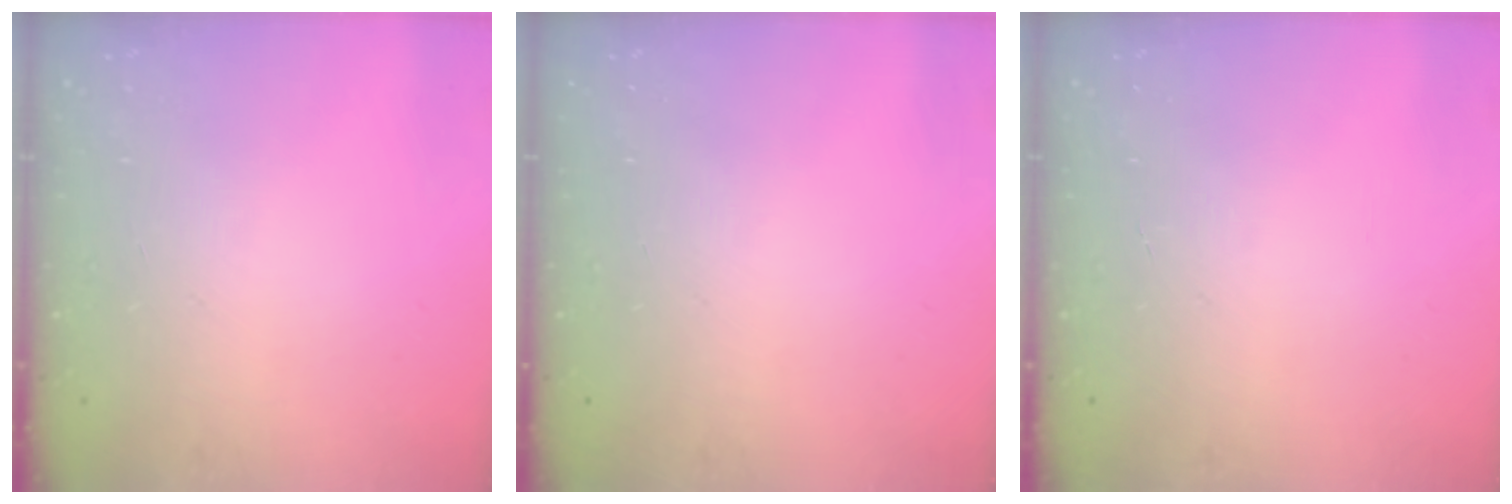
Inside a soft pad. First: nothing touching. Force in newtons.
{"total": 0.0}
{"total": 0.0}